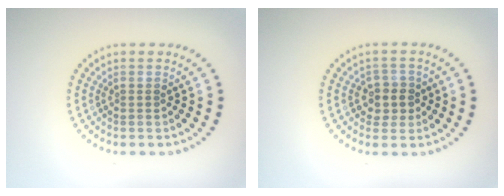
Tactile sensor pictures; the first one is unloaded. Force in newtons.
{"total": 2.4, "press": 2.2, "slide": 0.9}